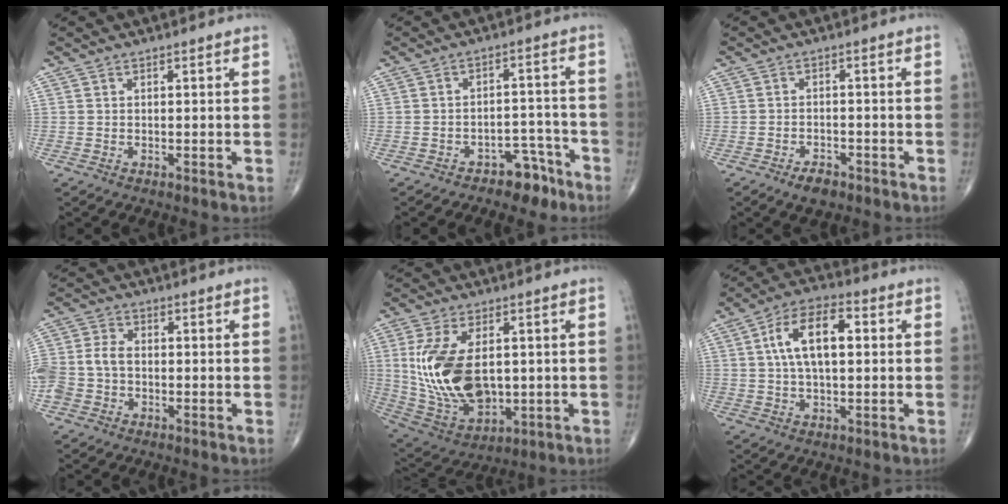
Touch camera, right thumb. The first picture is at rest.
{"total": 6.2, "force": [-4.4, 3.6, 2.5], "torque": [-0.008, 0.049, -0.063]}
{"total": 3.6, "force": [-2.5, 1.8, 1.9], "torque": [-0.029, 0.008, -0.037]}
{"total": 7.5, "force": [-1.5, 5.6, 4.8], "torque": [-0.104, 0.024, -0.033]}
{"total": 18.3, "force": [1.2, 10.6, 14.8], "torque": [-0.286, -0.017, 0.042]}
{"total": 11.6, "force": [2.0, 5.7, 9.9], "torque": [-0.177, 0.022, 0.029]}